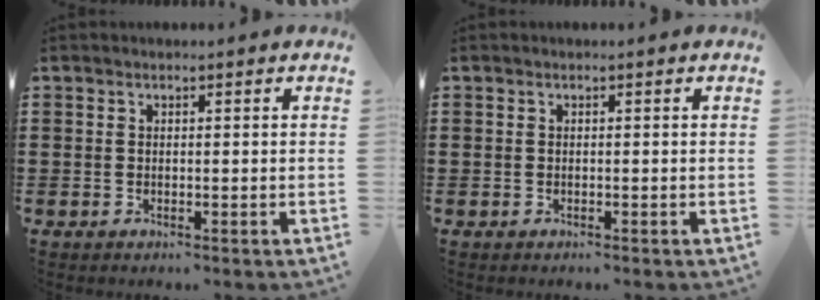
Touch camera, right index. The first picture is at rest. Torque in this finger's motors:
{"motor_torque": [-0.07, 0.20, 0.00, 0.01]}